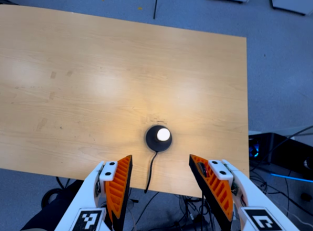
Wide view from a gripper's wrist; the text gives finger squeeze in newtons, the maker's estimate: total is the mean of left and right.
{"total": 0.0}